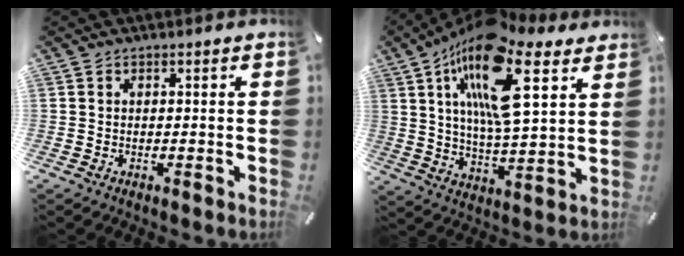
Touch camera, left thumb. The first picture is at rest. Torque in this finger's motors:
{"motor_torque": [2.35, 2.66, 2.38, -0.39, 1.04]}